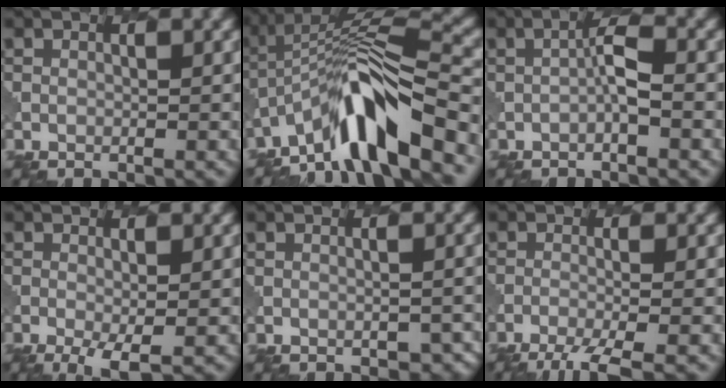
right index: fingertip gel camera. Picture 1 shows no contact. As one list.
[{"total": 9.1, "force": [-5.9, 2.1, 6.6], "torque": [-0.106, 0.015, -0.109]}, {"total": 1.7, "force": [-0.5, 0.2, 1.6], "torque": [-0.030, 0.008, -0.011]}, {"total": 2.9, "force": [-0.8, 0.9, 2.6], "torque": [-0.053, -0.011, -0.013]}, {"total": 2.4, "force": [-1.4, 1.3, 1.3], "torque": [-0.018, -0.007, -0.006]}, {"total": 4.0, "force": [-2.7, 0.7, 2.8], "torque": [-0.044, -0.006, -0.056]}]